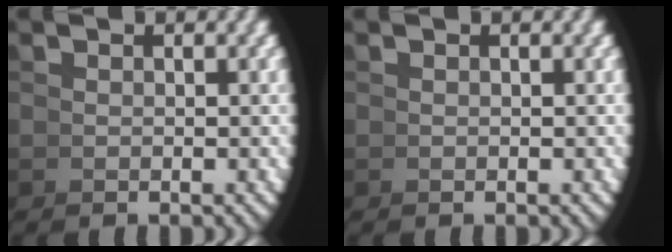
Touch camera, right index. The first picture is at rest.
{"total": 0.0}